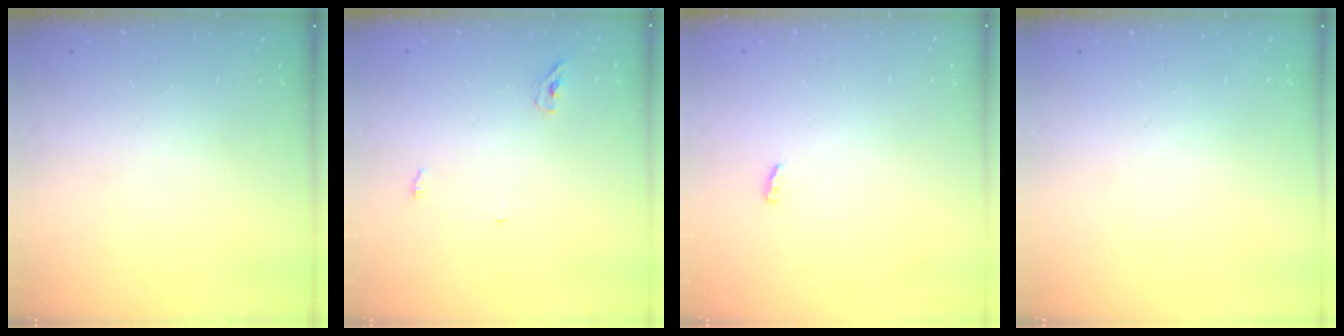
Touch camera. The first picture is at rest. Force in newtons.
{"total": 3.7, "press": 3.5, "slide": 1.1}
{"total": 2.9, "press": 2.6, "slide": 1.3}
{"total": 0.0}